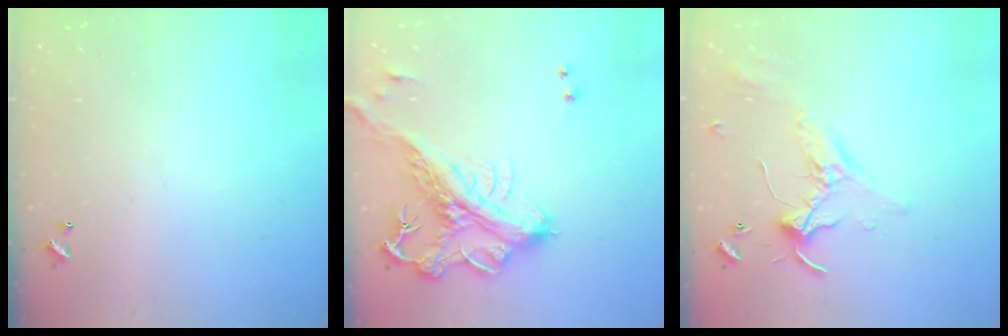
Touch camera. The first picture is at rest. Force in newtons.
{"total": 8.5, "press": 8.3, "slide": 2.1}
{"total": 1.7, "press": 1.7, "slide": 0.1}